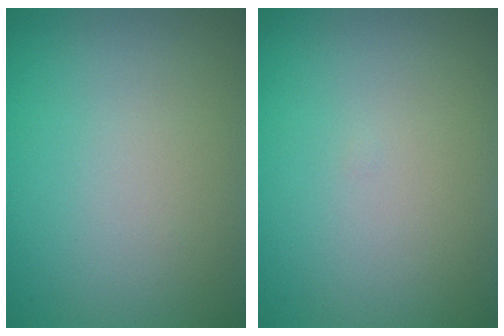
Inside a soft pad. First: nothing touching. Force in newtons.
{"total": 0.0}